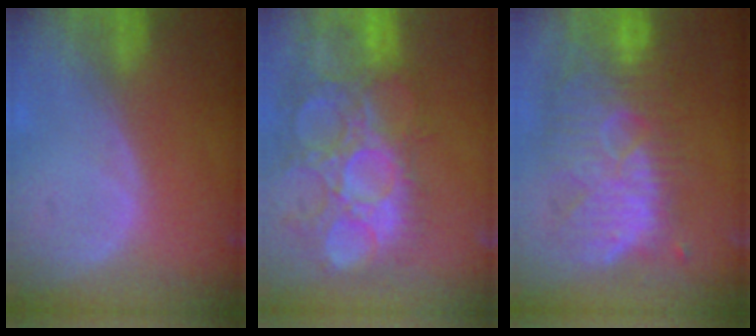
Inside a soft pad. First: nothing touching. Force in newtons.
{"total": 14.5, "press": 12.8, "slide": 6.9}
{"total": 11.5, "press": 10.9, "slide": 3.7}